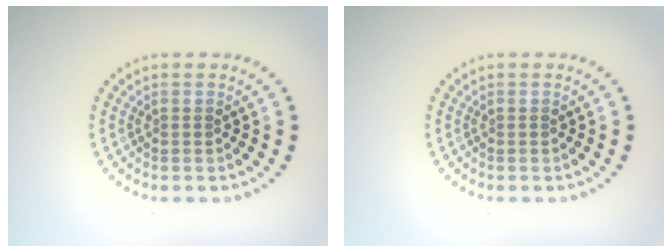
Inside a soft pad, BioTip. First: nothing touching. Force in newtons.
{"total": 0.0}